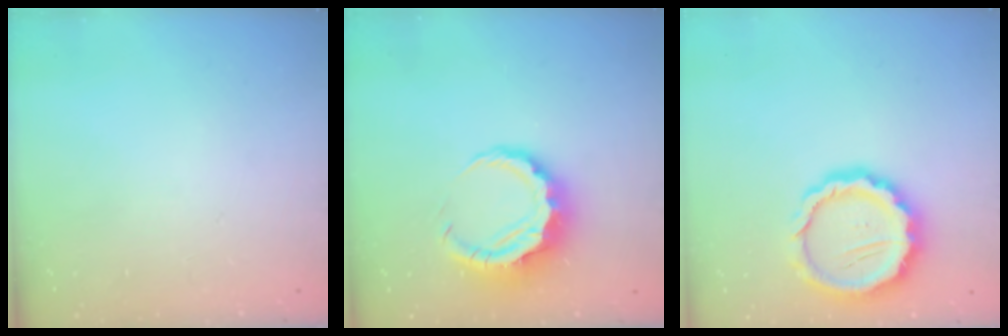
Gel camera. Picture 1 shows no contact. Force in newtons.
{"total": 8.9, "press": 8.8, "slide": 1.1}
{"total": 12.8, "press": 12.6, "slide": 2.1}